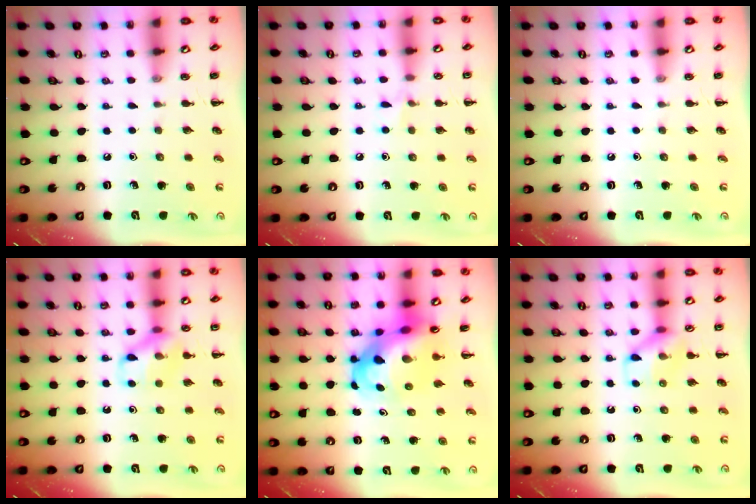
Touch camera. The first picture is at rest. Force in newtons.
{"total": 3.6, "press": 3.5, "slide": 1.1}
{"total": 0.0}
{"total": 11.8, "press": 11.7, "slide": 1.1}
{"total": 8.9, "press": 8.5, "slide": 2.8}
{"total": 11.2, "press": 11.1, "slide": 1.3}